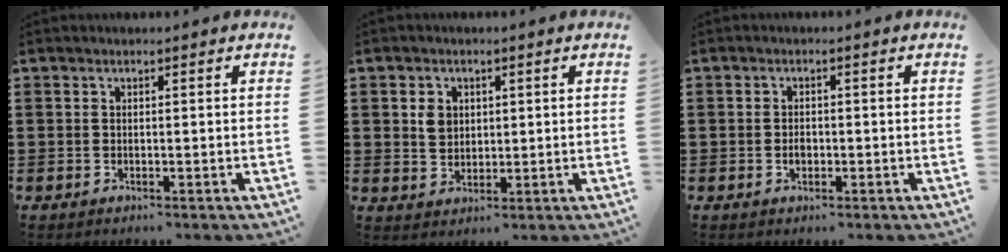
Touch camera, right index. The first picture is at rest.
{"total": 3.2, "force": [0.9, 2.6, 1.7], "torque": [-0.041, 0.010, 0.015]}
{"total": 1.5, "force": [-0.4, 0.9, 1.1], "torque": [-0.022, 0.003, -0.008]}